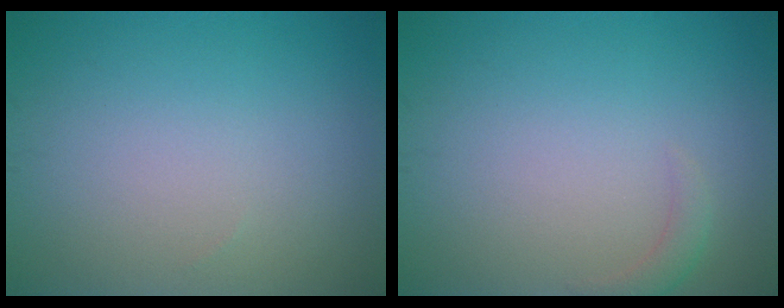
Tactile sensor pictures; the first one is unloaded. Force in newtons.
{"total": 1.2, "press": 1.1, "slide": 0.2}